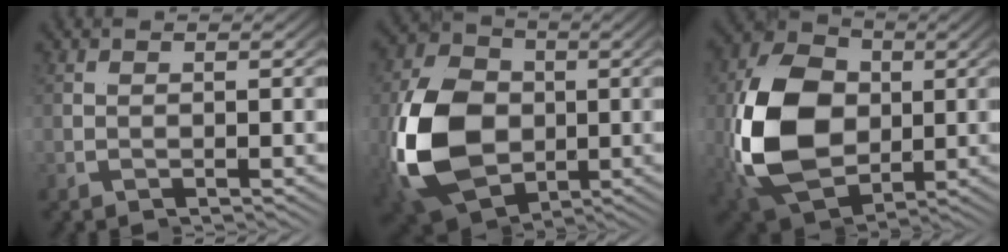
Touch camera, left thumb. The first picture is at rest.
{"total": 17.3, "force": [-0.9, 11.6, 12.7], "torque": [-0.269, -0.032, -0.005]}
{"total": 17.2, "force": [-0.4, 11.5, 12.8], "torque": [-0.279, -0.039, 0.007]}